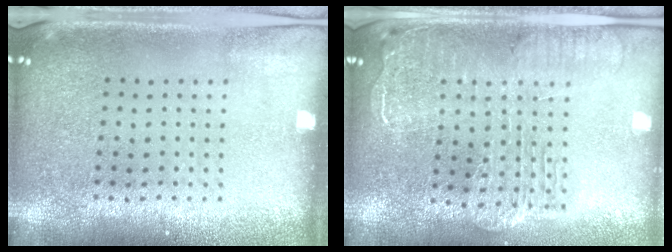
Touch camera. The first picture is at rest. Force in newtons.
{"total": 2.3, "press": 2.0, "slide": 1.1}